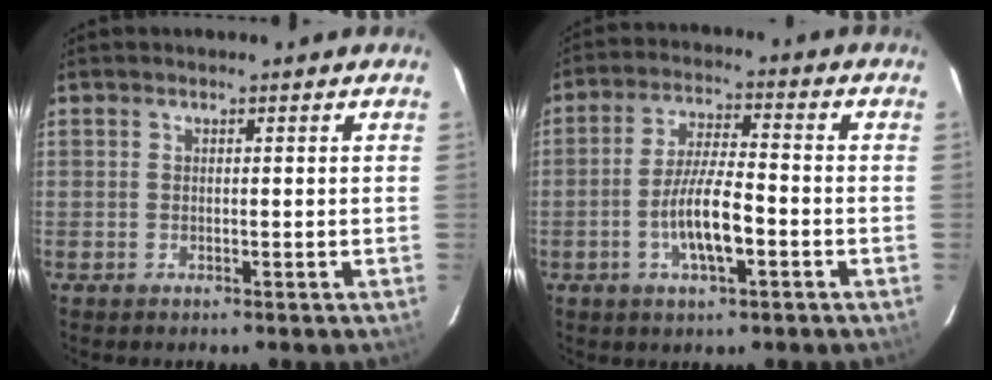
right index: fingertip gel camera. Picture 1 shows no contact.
{"total": 8.7, "force": [-3.0, 2.0, 7.9], "torque": [-0.156, 0.001, -0.054]}